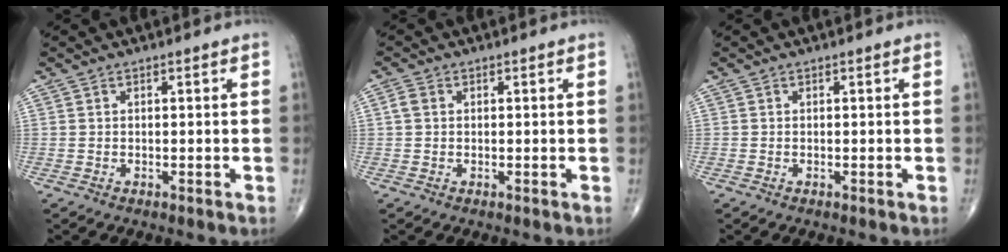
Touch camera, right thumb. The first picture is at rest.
{"total": 1.8, "force": [0.3, 1.4, 1.1], "torque": [-0.023, 0.007, 0.004]}
{"total": 0.0}